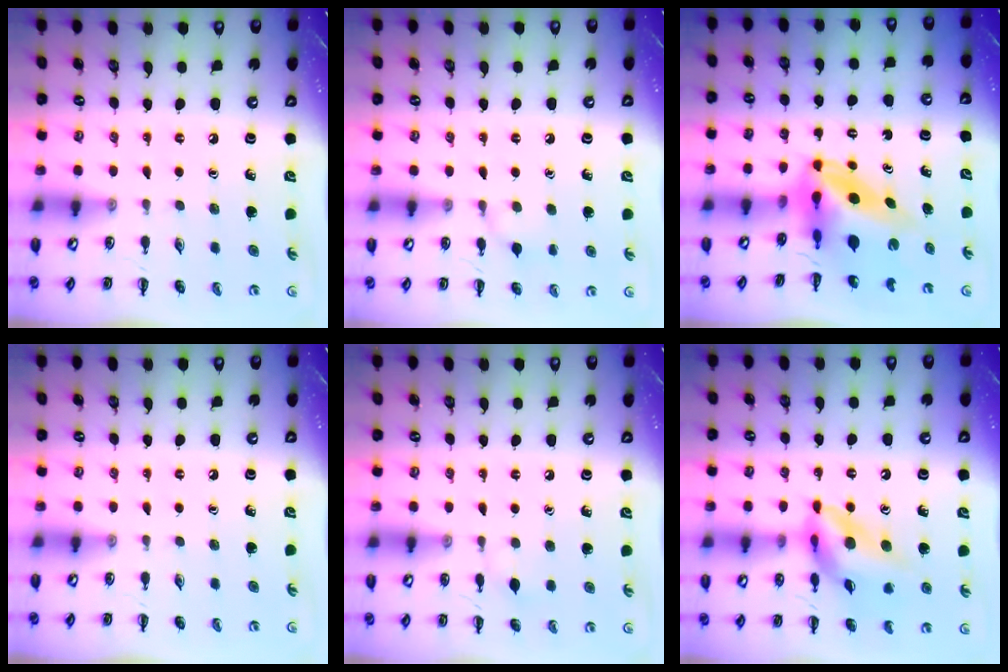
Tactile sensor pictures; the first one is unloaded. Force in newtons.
{"total": 7.6, "press": 7.3, "slide": 2.1}
{"total": 8.0, "press": 7.6, "slide": 2.5}
{"total": 0.0}
{"total": 4.3, "press": 3.9, "slide": 1.6}
{"total": 12.1, "press": 11.4, "slide": 3.9}